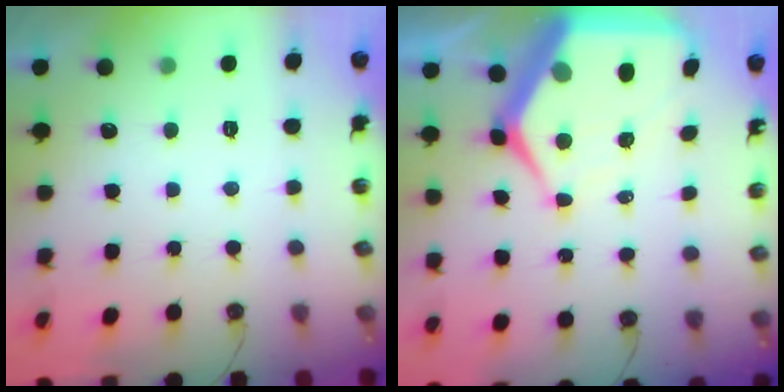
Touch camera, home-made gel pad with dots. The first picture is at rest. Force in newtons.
{"total": 15.8, "press": 15.7, "slide": 1.7}